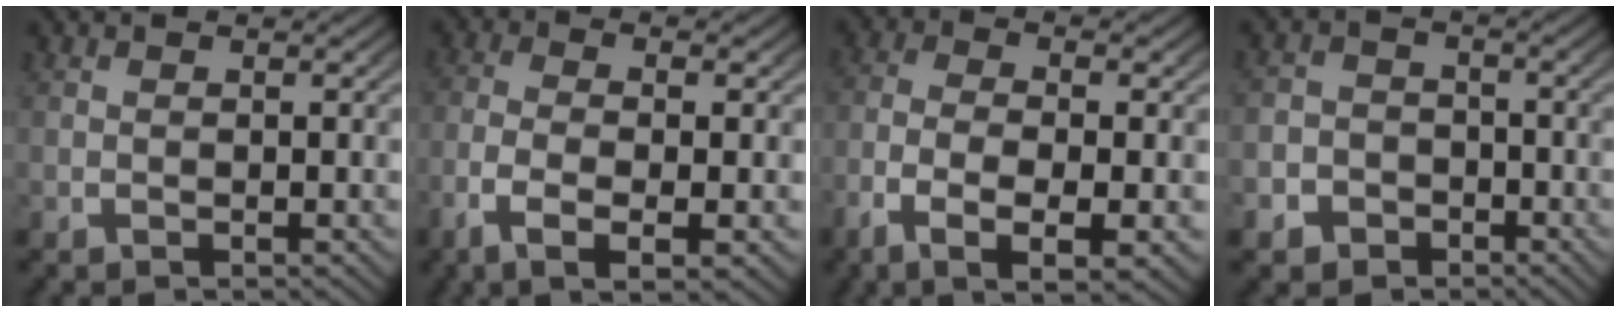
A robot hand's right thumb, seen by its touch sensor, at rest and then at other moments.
{"total": 5.7, "force": [-1.6, 2.5, 4.8], "torque": [-0.110, -0.014, -0.022]}
{"total": 7.4, "force": [-2.4, 3.5, 6.0], "torque": [-0.138, -0.024, -0.029]}
{"total": 5.3, "force": [-2.7, 4.6, 0.8], "torque": [-0.007, -0.020, -0.044]}